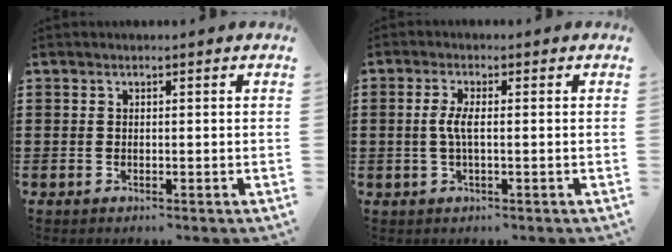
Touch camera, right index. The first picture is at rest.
{"total": 3.1, "force": [-0.2, 0.6, 3.0], "torque": [-0.071, -0.006, -0.010]}